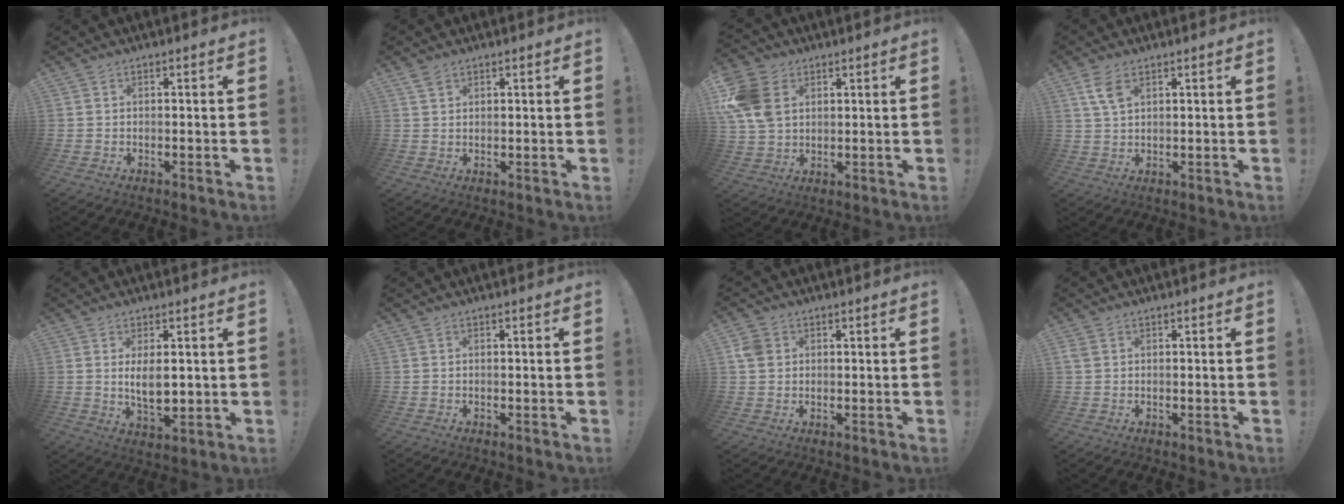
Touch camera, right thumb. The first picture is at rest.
{"total": 2.4, "force": [1.8, 1.1, 1.2], "torque": [-0.011, -0.009, 0.030]}
{"total": 13.8, "force": [4.0, 10.4, 8.1], "torque": [-0.166, -0.004, 0.083]}
{"total": 5.7, "force": [3.0, 2.9, 3.9], "torque": [-0.066, -0.012, 0.056]}
{"total": 7.1, "force": [1.0, 3.4, 6.1], "torque": [-0.099, -0.012, 0.013]}
{"total": 0.0}
{"total": 5.1, "force": [1.2, 4.4, 2.4], "torque": [-0.047, 0.009, 0.025]}
{"total": 2.1, "force": [0.8, 1.6, 1.1], "torque": [-0.028, 0.007, 0.019]}